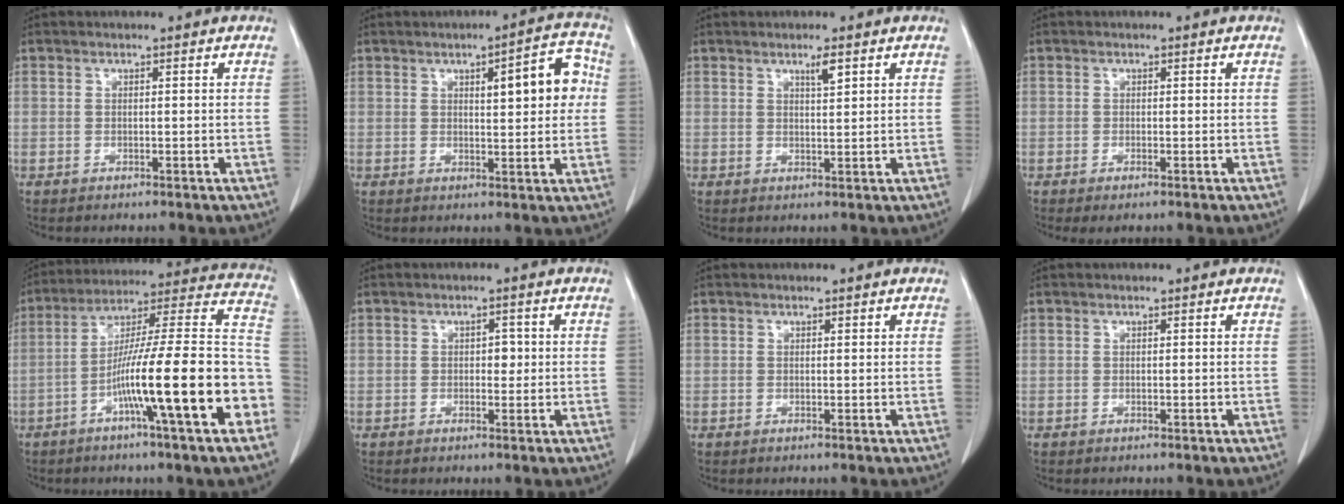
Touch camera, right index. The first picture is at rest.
{"total": 8.2, "force": [1.8, 2.1, 7.7], "torque": [-0.097, 0.019, 0.023]}
{"total": 2.1, "force": [1.3, 0.2, 1.7], "torque": [-0.032, -0.003, 0.025]}
{"total": 1.2, "force": [-0.6, 0.2, 0.9], "torque": [-0.015, -0.003, -0.008]}
{"total": 22.2, "force": [-7.7, 0.8, 20.8], "torque": [-0.270, 0.010, -0.127]}
{"total": 1.7, "force": [0.1, 1.1, 1.3], "torque": [-0.014, 0.003, 0.001]}
{"total": 0.0}
{"total": 0.0}